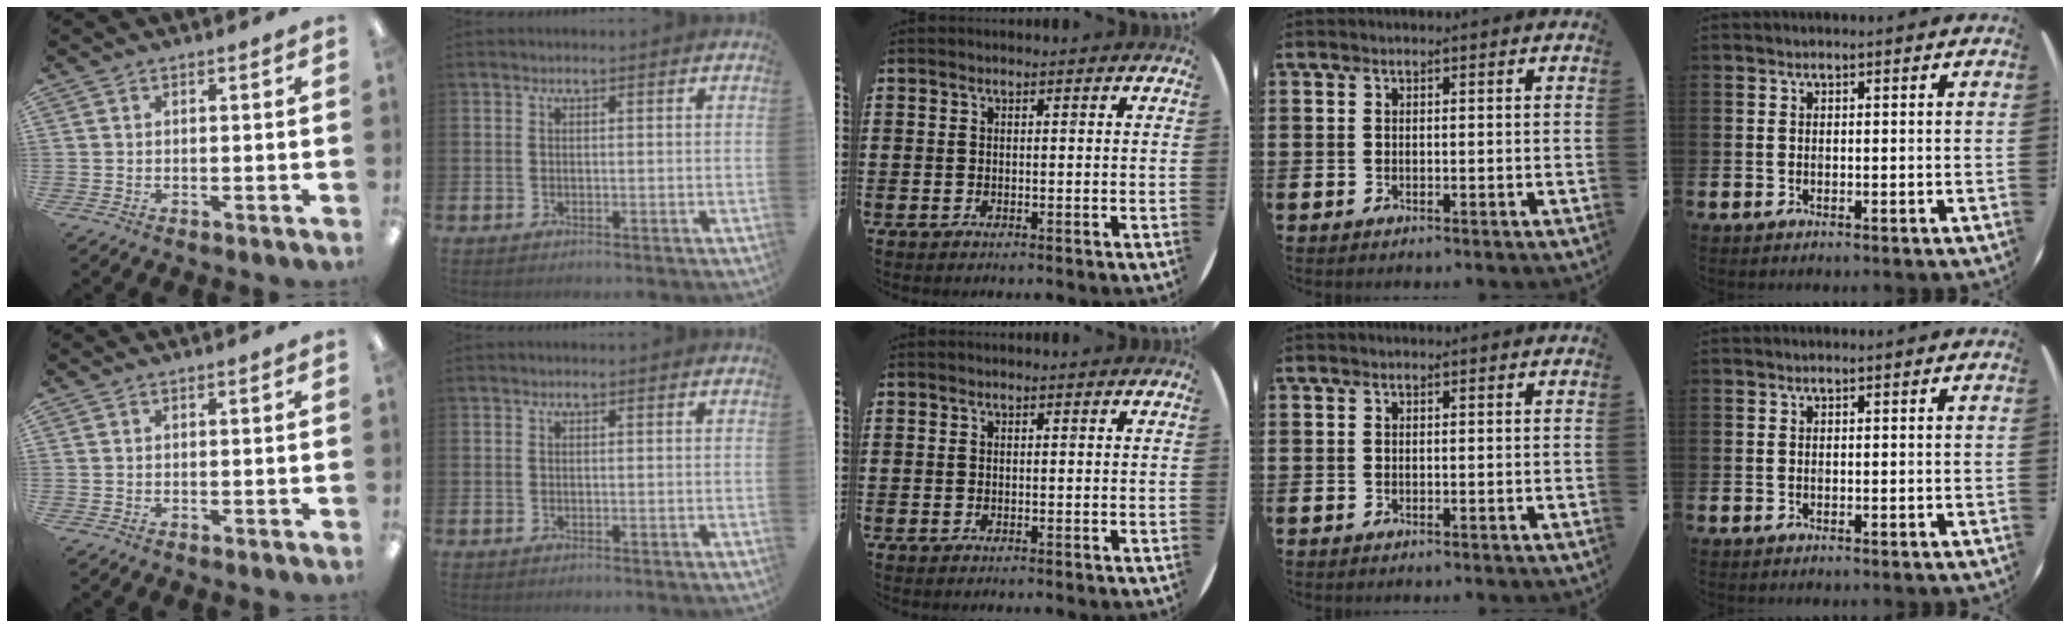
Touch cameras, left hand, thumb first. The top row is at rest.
{}